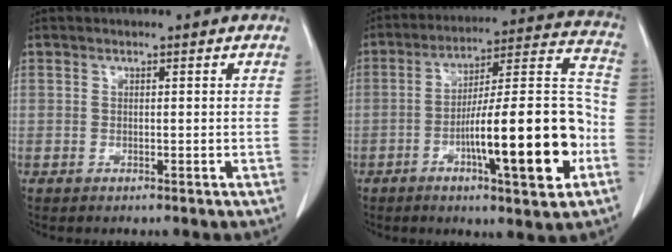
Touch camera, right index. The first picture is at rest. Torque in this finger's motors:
{"motor_torque": [1.66, -0.48, 1.05, 0.17]}